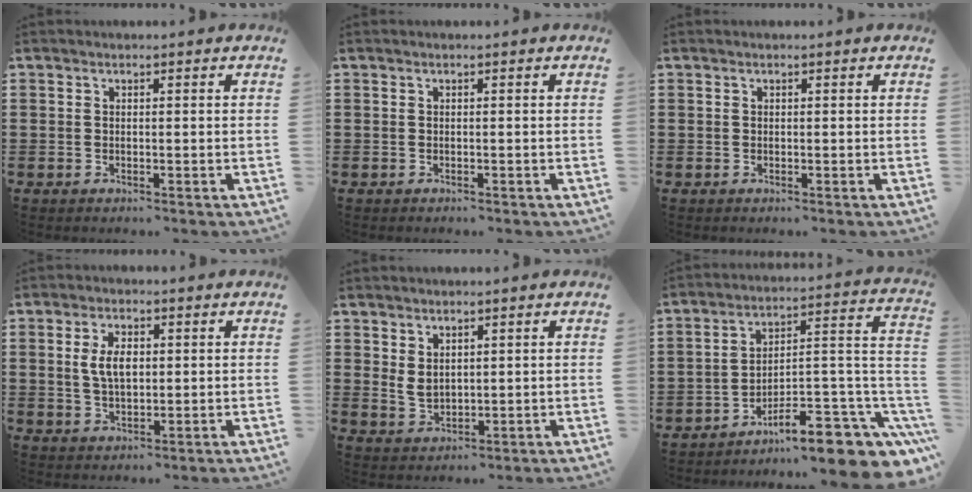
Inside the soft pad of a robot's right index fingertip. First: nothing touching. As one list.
[{"total": 0.0}, {"total": 0.0}, {"total": 4.9, "force": [0.7, 2.5, 4.1], "torque": [-0.085, 0.004, 0.007]}, {"total": 2.6, "force": [1.7, 1.5, 1.2], "torque": [-0.028, 0.004, 0.033]}, {"total": 11.0, "force": [-8.1, 3.2, 6.8], "torque": [-0.086, 0.019, -0.145]}]